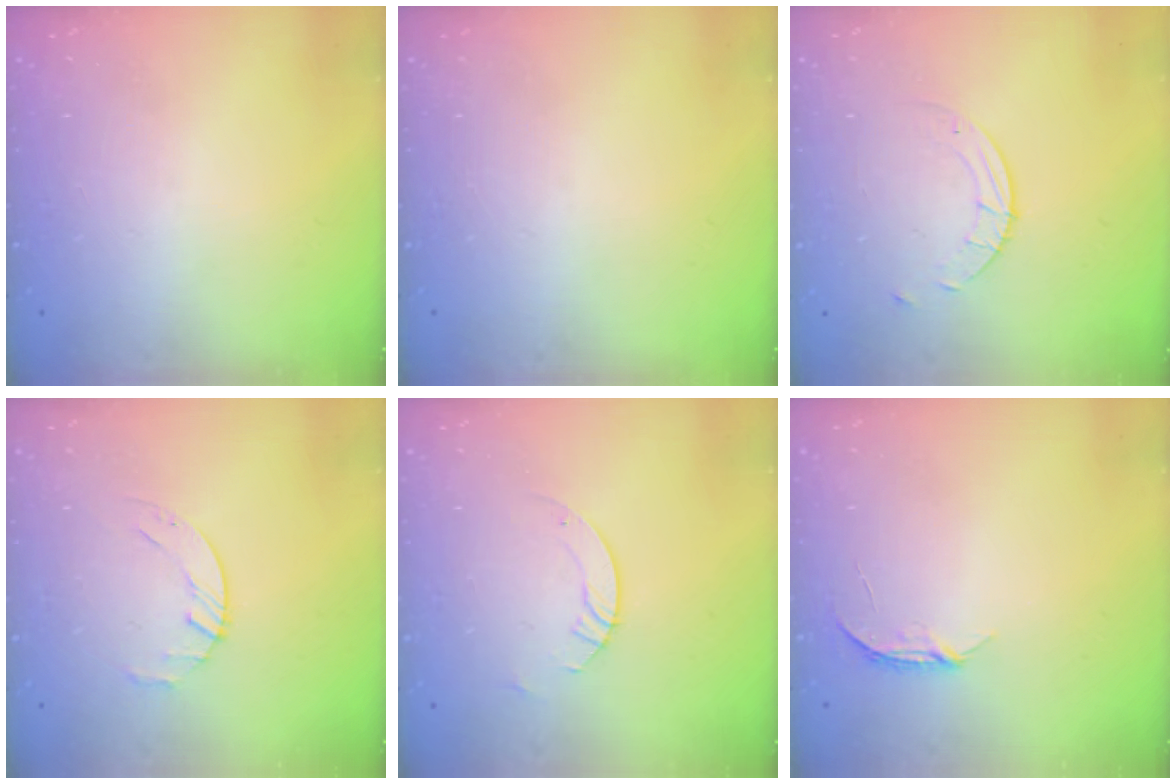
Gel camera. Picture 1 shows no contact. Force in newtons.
{"total": 0.0}
{"total": 3.8, "press": 3.8, "slide": 0.3}
{"total": 2.7, "press": 2.6, "slide": 0.3}
{"total": 3.0, "press": 3.0, "slide": 0.3}
{"total": 3.8, "press": 3.8, "slide": 0.5}